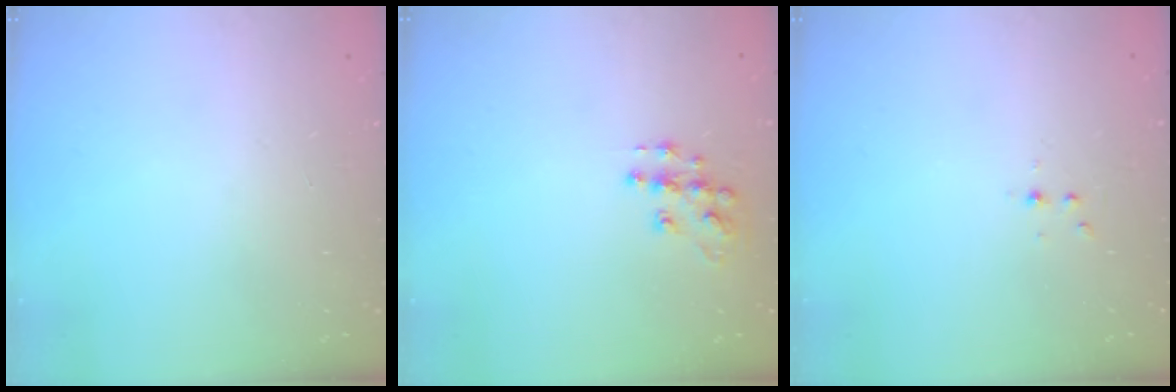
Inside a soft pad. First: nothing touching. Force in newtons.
{"total": 9.3, "press": 9.3, "slide": 0.4}
{"total": 2.7, "press": 2.3, "slide": 1.4}